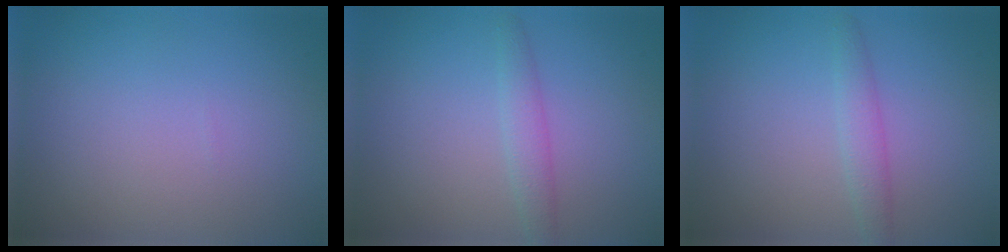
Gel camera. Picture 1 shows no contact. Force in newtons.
{"total": 1.8, "press": 1.8, "slide": 0.1}
{"total": 1.8, "press": 1.8, "slide": 0.1}